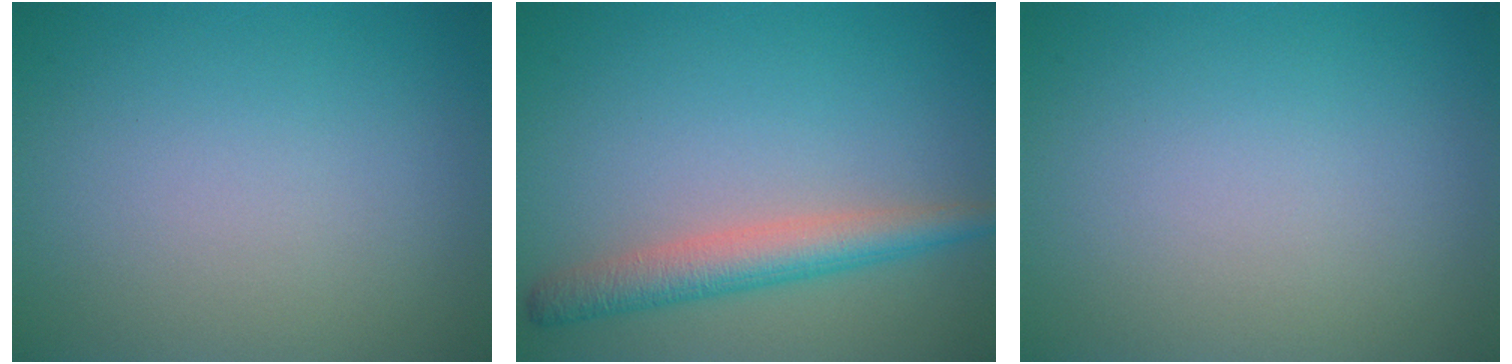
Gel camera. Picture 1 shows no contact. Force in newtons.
{"total": 3.8, "press": 3.8, "slide": 0.3}
{"total": 0.0}